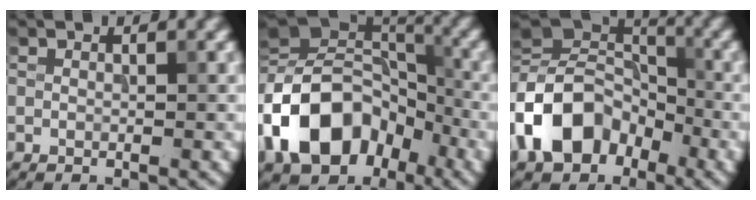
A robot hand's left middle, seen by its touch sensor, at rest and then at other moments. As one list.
[{"total": 13.6, "force": [-5.4, 9.4, 8.3], "torque": [-0.161, 0.009, -0.111]}, {"total": 11.0, "force": [-4.3, 7.8, 6.4], "torque": [-0.126, 0.007, -0.099]}]